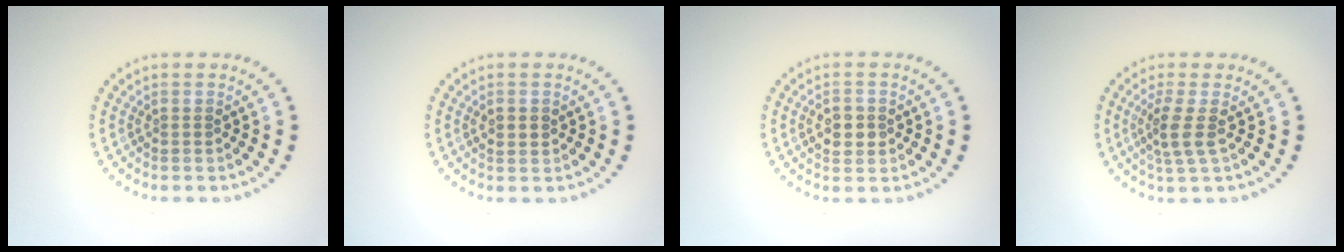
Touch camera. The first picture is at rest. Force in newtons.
{"total": 1.5, "press": 1.5, "slide": 0.1}
{"total": 2.7, "press": 2.7, "slide": 0.1}
{"total": 2.5, "press": 1.9, "slide": 1.6}